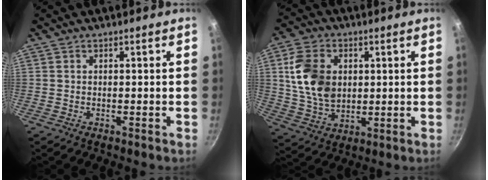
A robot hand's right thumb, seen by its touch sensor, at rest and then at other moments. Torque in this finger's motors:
{"motor_torque": [0.00, 0.67, 1.37, 0.03, 0.41]}